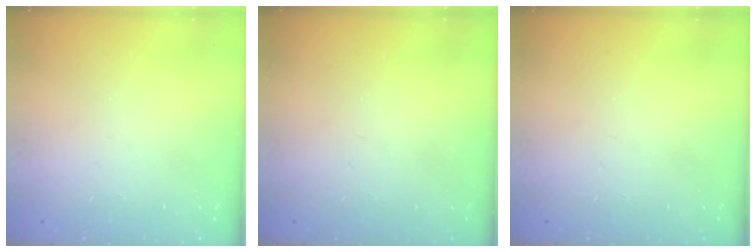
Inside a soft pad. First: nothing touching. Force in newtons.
{"total": 0.0}
{"total": 0.0}